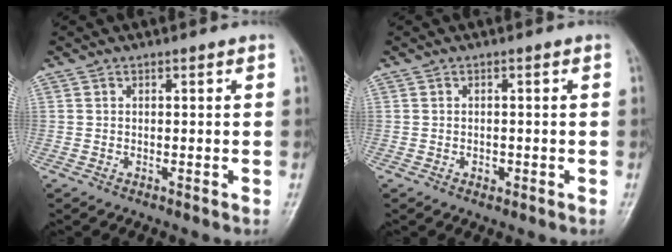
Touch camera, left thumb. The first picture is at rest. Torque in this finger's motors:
{"motor_torque": [-0.09, -0.09, 0.27, 0.07, 0.00]}